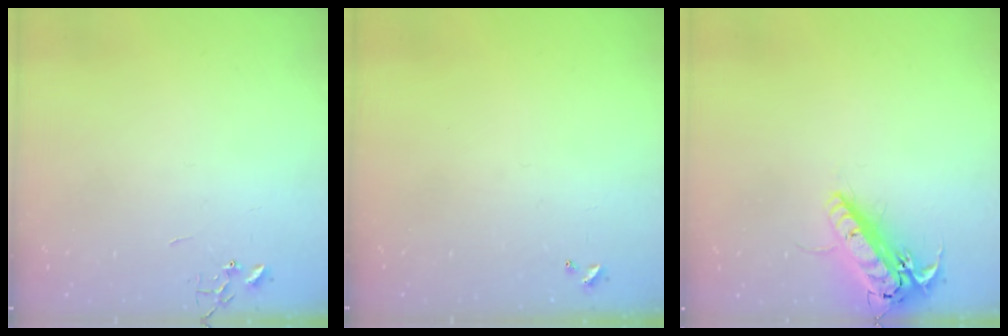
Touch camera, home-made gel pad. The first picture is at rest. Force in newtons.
{"total": 0.0}
{"total": 16.5, "press": 16.3, "slide": 3.0}